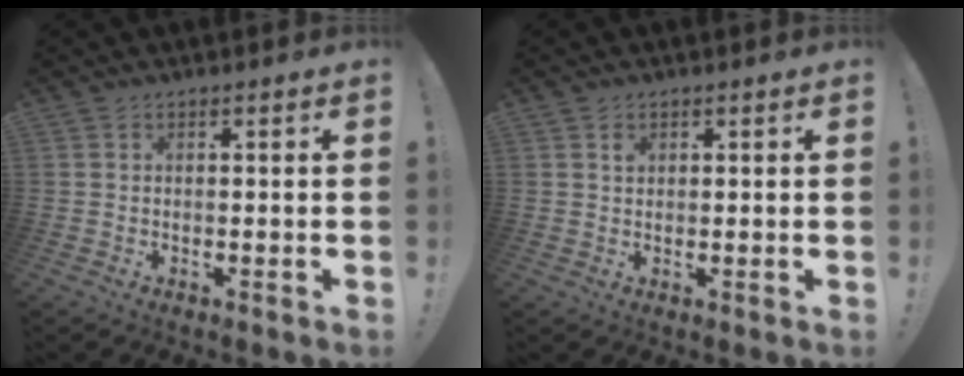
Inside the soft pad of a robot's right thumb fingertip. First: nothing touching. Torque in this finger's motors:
{"motor_torque": [0.01, -0.32, -0.10, 0.12, 0.00]}